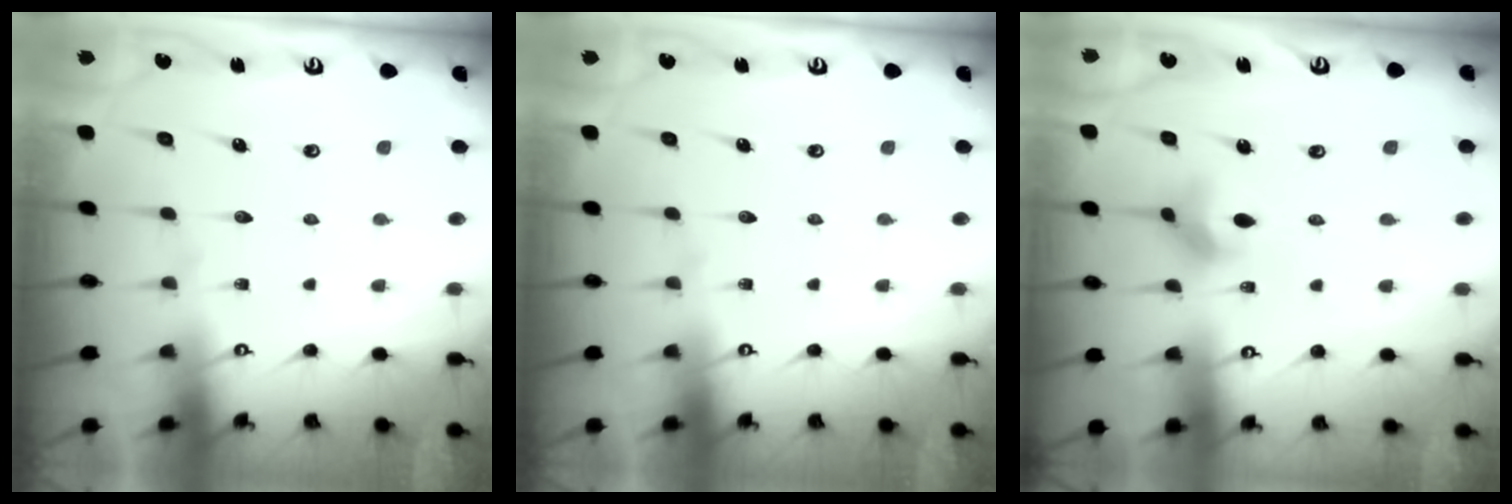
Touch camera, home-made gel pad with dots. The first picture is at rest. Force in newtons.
{"total": 0.0}
{"total": 4.8, "press": 4.7, "slide": 0.7}